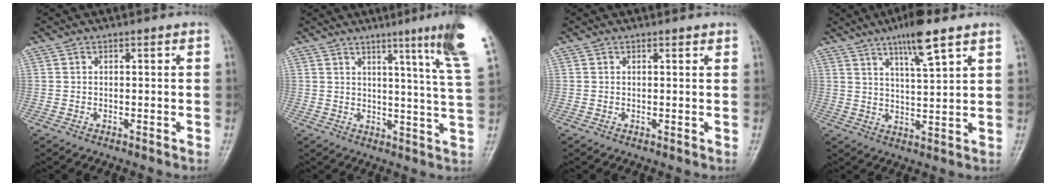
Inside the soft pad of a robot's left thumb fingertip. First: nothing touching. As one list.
[{"total": 14.4, "force": [8.9, -1.0, 11.3], "torque": [-0.146, -0.061, 0.100]}, {"total": 0.7, "force": [0.6, 0.2, 0.2], "torque": [-0.004, -0.003, 0.007]}, {"total": 8.8, "force": [5.7, 1.1, 6.6], "torque": [-0.110, -0.032, 0.097]}]